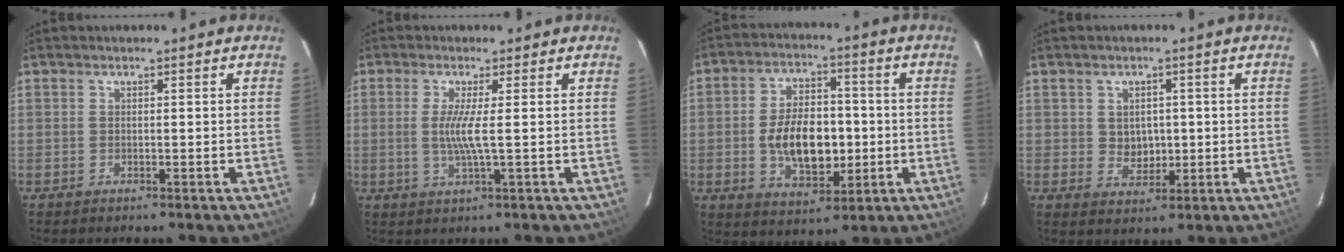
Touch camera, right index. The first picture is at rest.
{"total": 4.2, "force": [0.2, -0.7, 4.1], "torque": [-0.082, -0.009, -0.001]}
{"total": 12.9, "force": [-1.5, 7.3, 10.5], "torque": [-0.199, 0.011, -0.013]}
{"total": 4.5, "force": [0.3, 3.8, 2.4], "torque": [-0.039, 0.004, 0.013]}